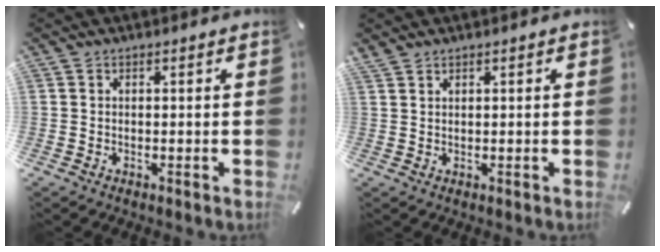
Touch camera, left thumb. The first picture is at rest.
{"total": 1.1, "force": [1.0, 0.1, 0.4], "torque": [-0.009, -0.001, 0.018]}